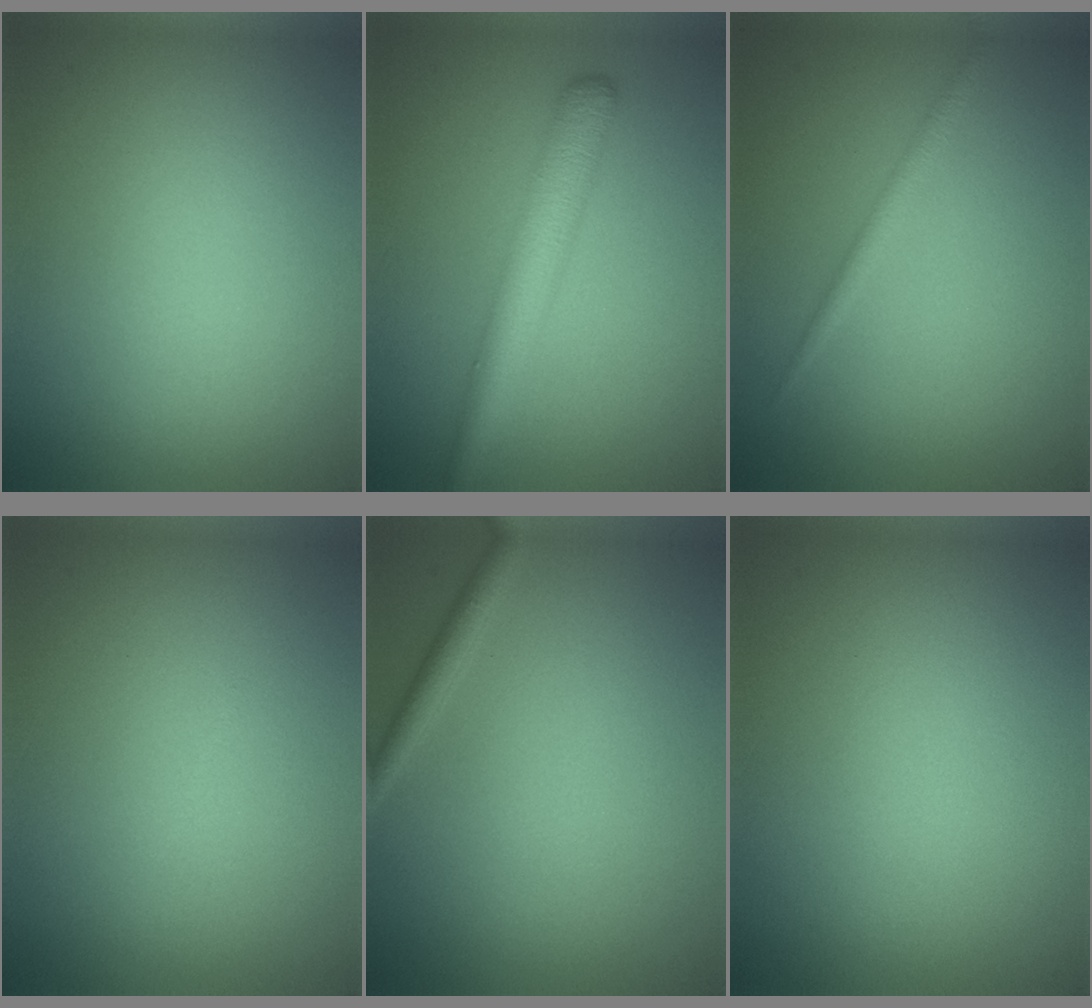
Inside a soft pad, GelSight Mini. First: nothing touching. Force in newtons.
{"total": 4.1, "press": 4.1, "slide": 0.2}
{"total": 1.2, "press": 1.2, "slide": 0.1}
{"total": 0.0}
{"total": 1.3, "press": 1.3, "slide": 0.1}
{"total": 0.0}